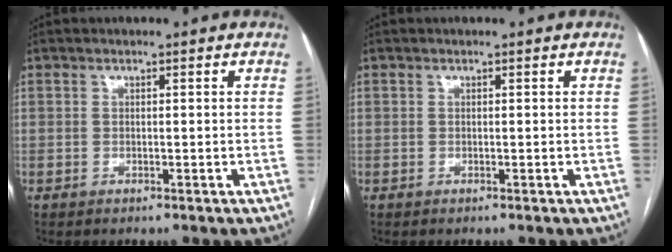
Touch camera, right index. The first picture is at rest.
{"total": 0.0}